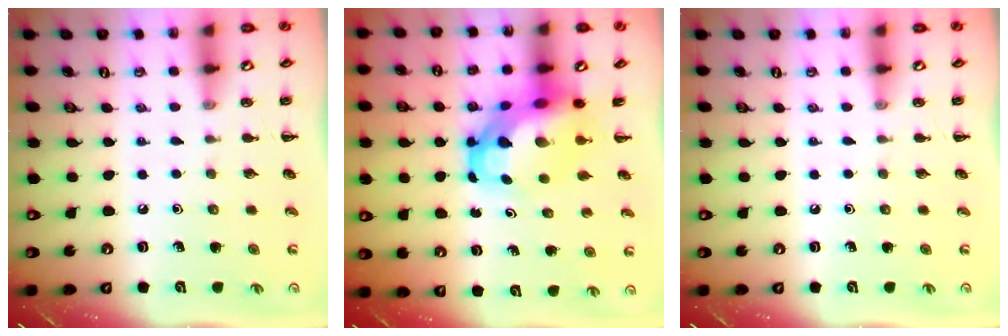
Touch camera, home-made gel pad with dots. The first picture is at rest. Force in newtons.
{"total": 7.0, "press": 6.7, "slide": 1.8}
{"total": 0.0}